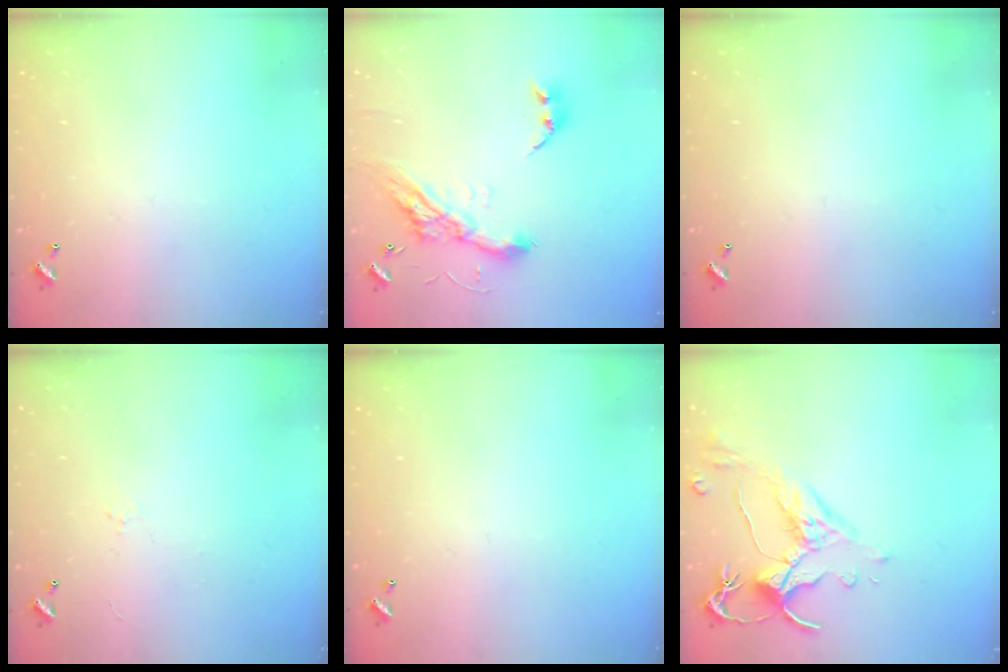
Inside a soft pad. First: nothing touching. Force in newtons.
{"total": 13.4, "press": 13.3, "slide": 0.8}
{"total": 0.0}
{"total": 0.5, "press": 0.1, "slide": 0.5}
{"total": 0.0}
{"total": 2.5, "press": 2.2, "slide": 1.3}